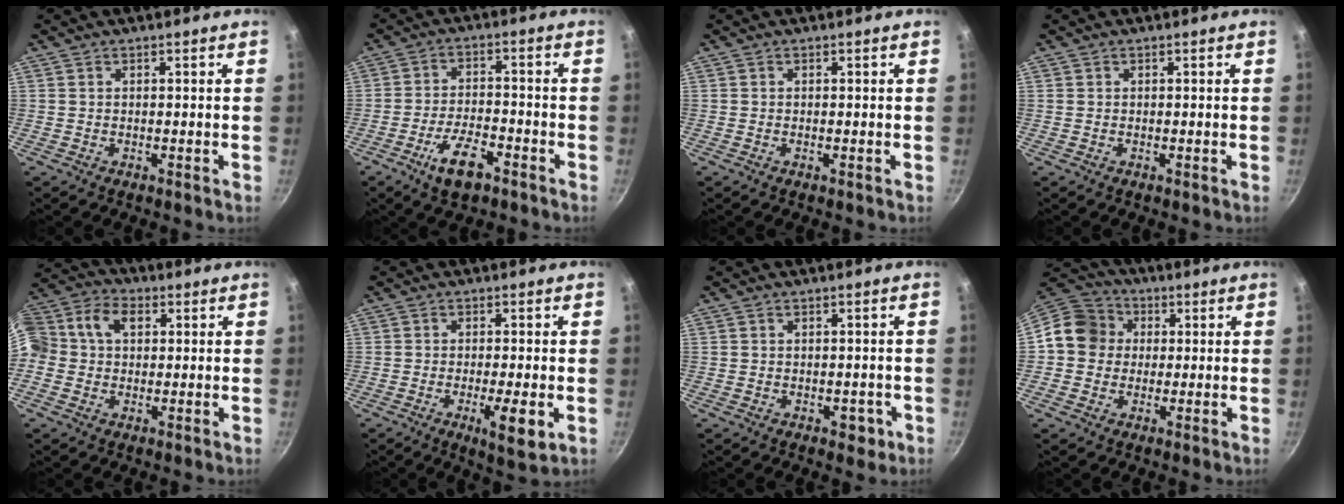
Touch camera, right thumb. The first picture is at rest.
{"total": 8.6, "force": [-4.8, 3.6, 6.2], "torque": [-0.110, 0.025, -0.086]}
{"total": 0.0}
{"total": 0.0}
{"total": 13.3, "force": [1.9, 10.7, 7.6], "torque": [-0.150, 0.037, 0.014]}
{"total": 6.7, "force": [-1.9, 1.4, 6.3], "torque": [-0.104, -0.001, -0.027]}
{"total": 3.0, "force": [-1.1, 2.0, 1.9], "torque": [-0.007, 0.009, -0.008]}
{"total": 10.3, "force": [0.8, 9.4, 4.0], "torque": [-0.038, 0.024, -0.008]}